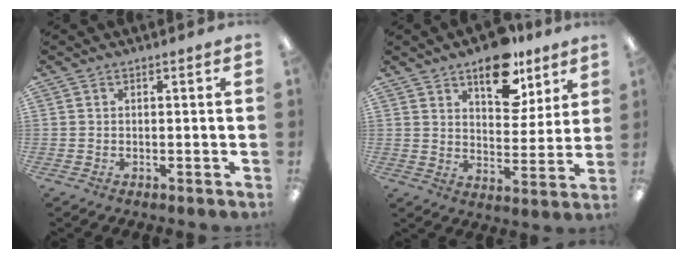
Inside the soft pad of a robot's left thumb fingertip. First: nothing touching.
{"total": 13.2, "force": [9.3, 6.8, 6.5], "torque": [-0.077, -0.051, 0.161]}